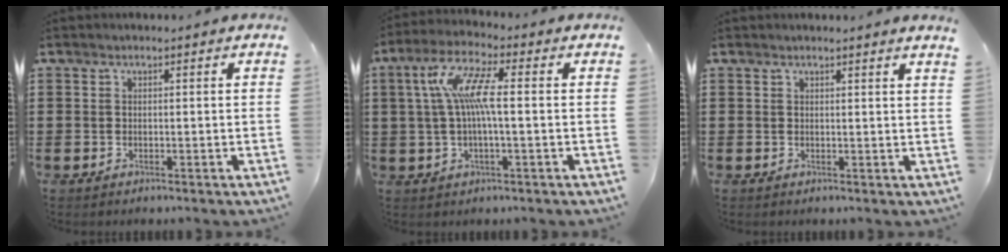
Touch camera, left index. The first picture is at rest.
{"total": 8.7, "force": [1.0, 2.0, 8.4], "torque": [-0.181, 0.003, 0.008]}
{"total": 1.1, "force": [1.1, -0.3, 0.2], "torque": [-0.004, -0.004, 0.020]}